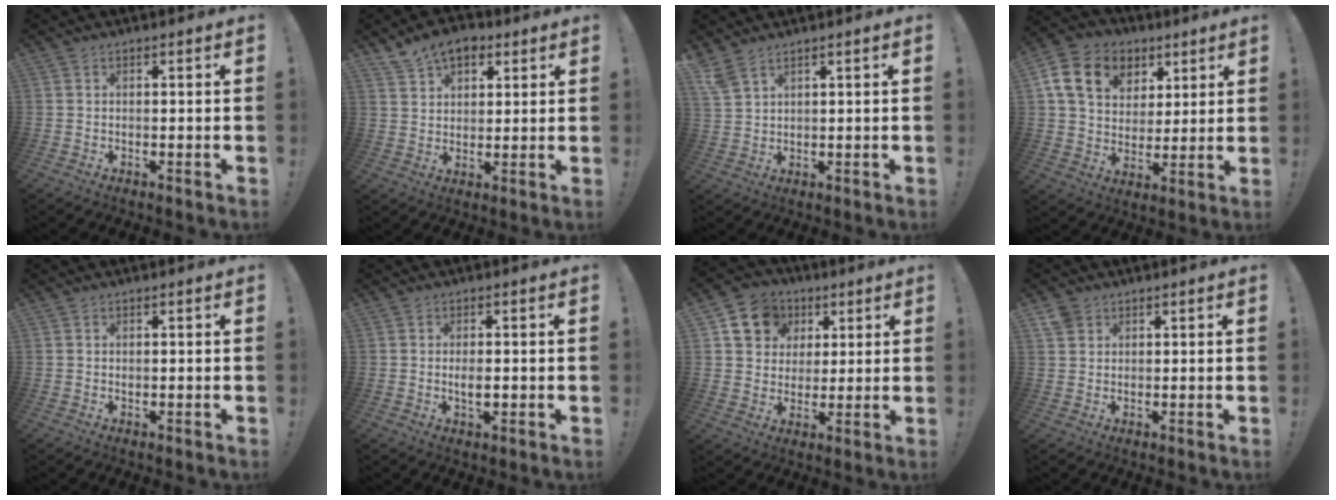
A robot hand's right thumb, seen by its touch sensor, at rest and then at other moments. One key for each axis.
{"total": 8.9, "fx": 5.6, "fy": 5.7, "fz": 3.9, "tx": -0.062, "ty": -0.021, "tz": 0.107}
{"total": 4.8, "fx": 3.7, "fy": 1.4, "fz": 2.8, "tx": -0.063, "ty": -0.011, "tz": 0.073}
{"total": 16.8, "fx": 7.1, "fy": 12.6, "fz": 8.6, "tx": -0.129, "ty": -0.019, "tz": 0.141}
{"total": 0.0}
{"total": 2.8, "fx": -0.3, "fy": 1.2, "fz": 2.5, "tx": -0.031, "ty": -0.003, "tz": -0.008}
{"total": 12.1, "fx": 4.7, "fy": 10.3, "fz": 4.4, "tx": -0.059, "ty": -0.019, "tz": 0.095}
{"total": 3.4, "fx": 2.3, "fy": 2.4, "fz": 1.0, "tx": -0.016, "ty": -0.007, "tz": 0.043}